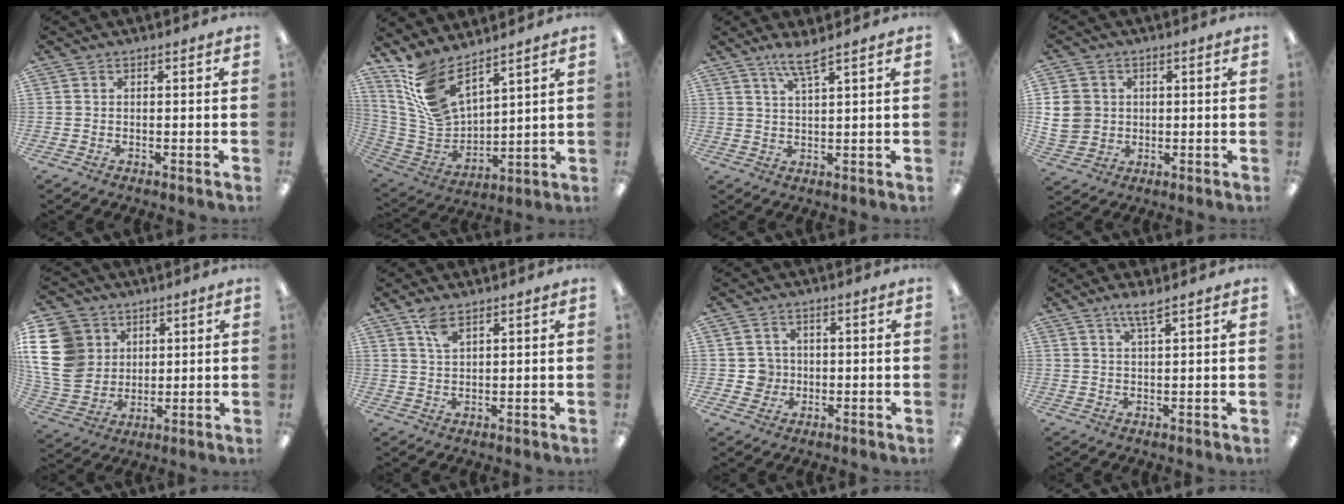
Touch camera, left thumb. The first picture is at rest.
{"total": 13.9, "force": [9.7, 6.5, 7.6], "torque": [-0.188, -0.045, 0.187]}
{"total": 4.3, "force": [3.4, 0.2, 2.7], "torque": [-0.063, -0.008, 0.059]}
{"total": 8.8, "force": [0.6, 7.9, 3.8], "torque": [-0.091, 0.013, 0.014]}
{"total": 17.7, "force": [4.5, 15.1, 8.1], "torque": [-0.177, -0.015, 0.091]}
{"total": 4.1, "force": [2.9, 1.5, 2.5], "torque": [-0.051, -0.004, 0.052]}
{"total": 4.4, "force": [-0.1, 4.4, 0.4], "torque": [-0.010, 0.009, -0.001]}
{"total": 3.4, "force": [2.4, 0.4, 2.4], "torque": [-0.054, 0.001, 0.042]}